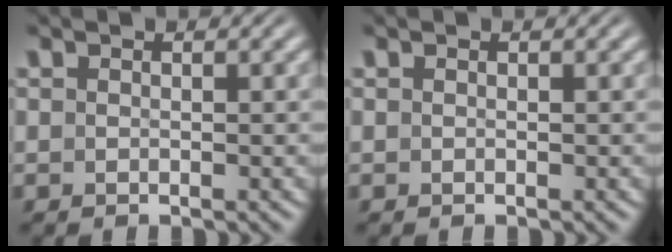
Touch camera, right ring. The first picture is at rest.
{"total": 0.0}